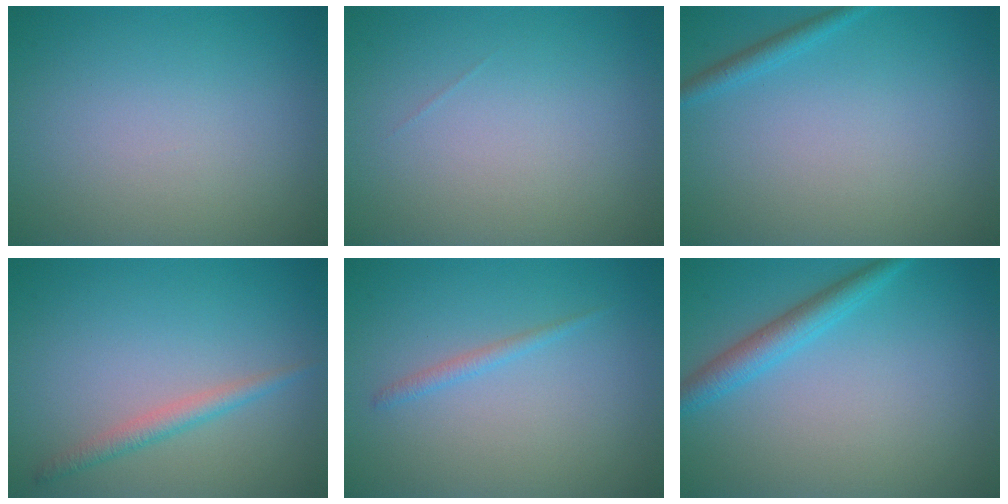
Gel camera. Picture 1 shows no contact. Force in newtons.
{"total": 0.0}
{"total": 1.3, "press": 1.3, "slide": 0.1}
{"total": 1.8, "press": 1.8, "slide": 0.1}
{"total": 1.0, "press": 1.0, "slide": 0.1}
{"total": 2.8, "press": 2.8, "slide": 0.2}